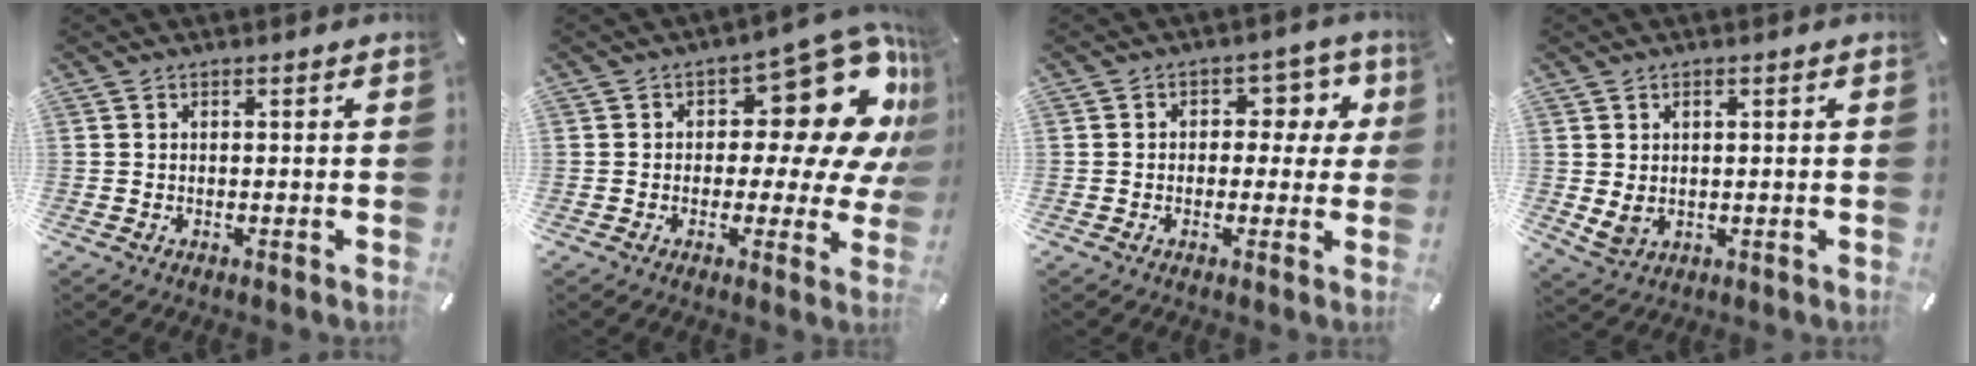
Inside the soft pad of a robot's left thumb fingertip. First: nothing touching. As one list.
[{"total": 18.0, "force": [7.9, 8.8, 13.5], "torque": [-0.164, -0.070, 0.127]}, {"total": 6.5, "force": [0.9, 5.2, 3.8], "torque": [-0.036, -0.001, 0.006]}, {"total": 3.5, "force": [1.1, 2.7, 2.0], "torque": [-0.046, -0.008, 0.016]}]